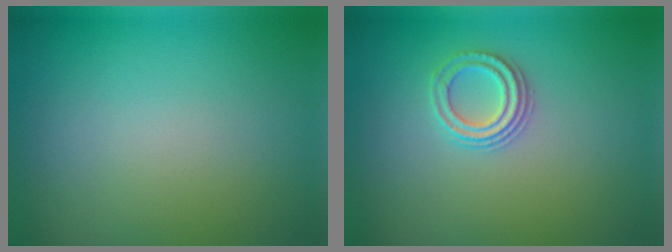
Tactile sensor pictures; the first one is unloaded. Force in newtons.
{"total": 2.4, "press": 2.2, "slide": 0.8}